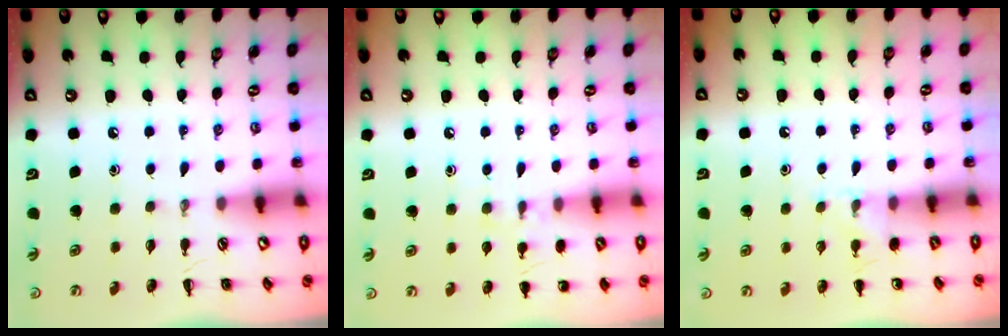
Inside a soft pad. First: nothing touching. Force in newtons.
{"total": 7.2, "press": 6.9, "slide": 1.9}
{"total": 6.8, "press": 6.3, "slide": 2.4}